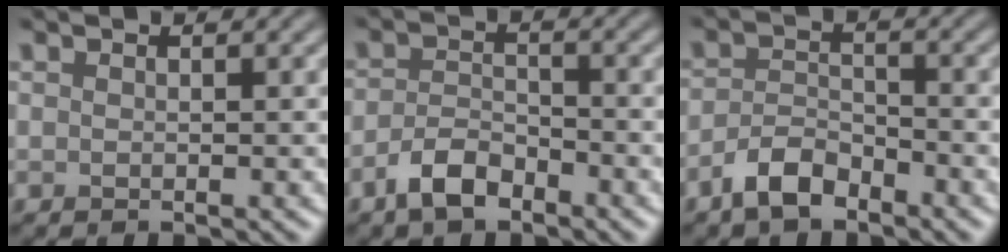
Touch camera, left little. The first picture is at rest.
{"total": 3.3, "force": [-2.4, 1.3, 1.7], "torque": [-0.034, 0.004, -0.052]}
{"total": 3.3, "force": [-2.5, 1.3, 1.6], "torque": [-0.032, 0.006, -0.055]}